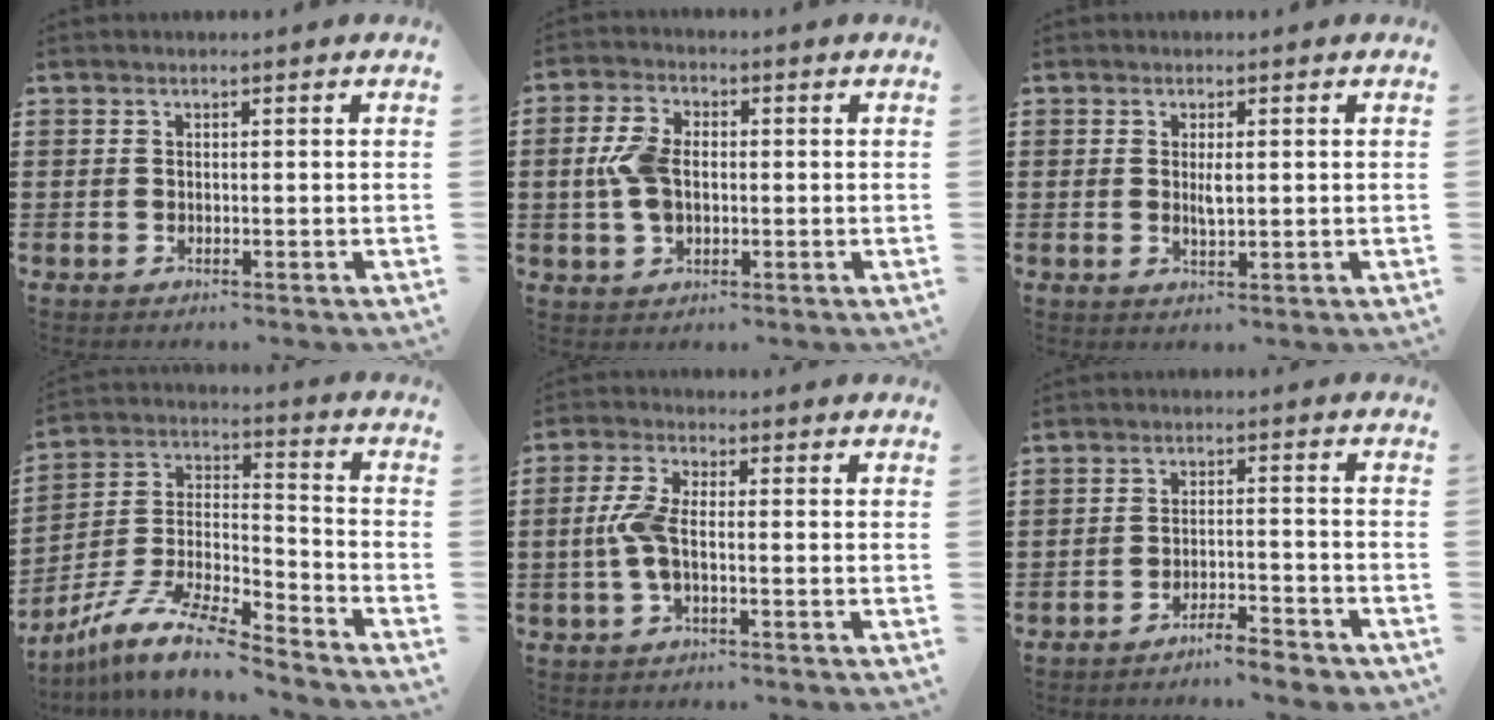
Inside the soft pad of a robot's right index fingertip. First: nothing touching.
{"total": 5.9, "force": [0.0, 3.7, 4.6], "torque": [-0.121, 0.002, -0.010]}
{"total": 2.4, "force": [0.3, 0.7, 2.2], "torque": [-0.044, 0.001, 0.004]}
{"total": 11.0, "force": [-9.4, 1.6, 5.6], "torque": [-0.119, 0.010, -0.190]}
{"total": 5.0, "force": [-0.8, 1.8, 4.6], "torque": [-0.118, -0.006, -0.025]}
{"total": 3.8, "force": [-3.7, -0.1, 1.0], "torque": [-0.020, -0.001, -0.076]}